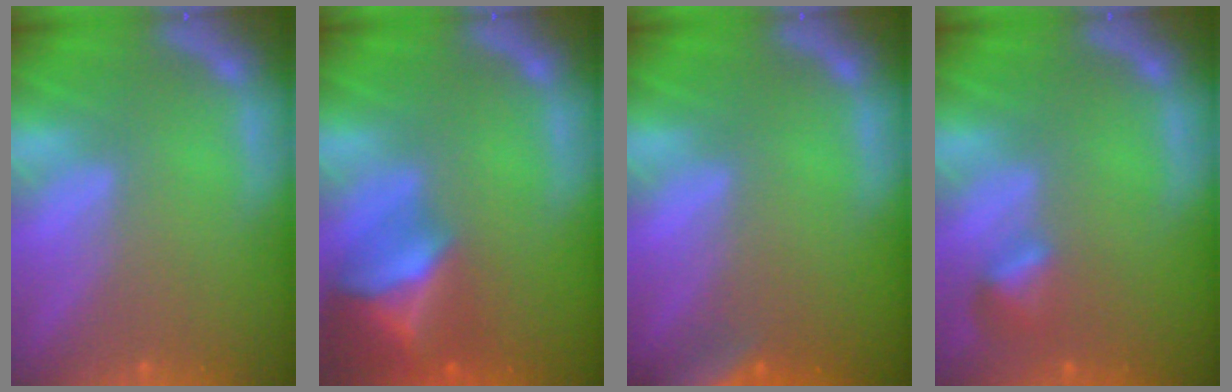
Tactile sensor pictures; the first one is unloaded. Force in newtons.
{"total": 7.5}
{"total": 5.5}
{"total": 1.9}